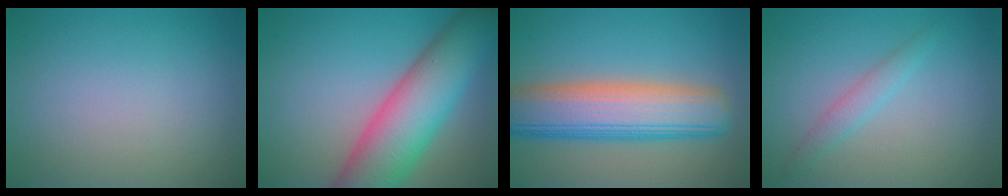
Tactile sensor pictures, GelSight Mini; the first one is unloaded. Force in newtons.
{"total": 10.3, "press": 10.3, "slide": 0.6}
{"total": 9.4, "press": 9.4, "slide": 0.6}
{"total": 1.7, "press": 1.7, "slide": 0.0}